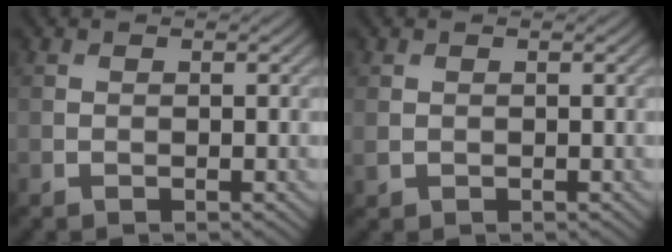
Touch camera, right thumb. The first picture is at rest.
{"total": 0.7, "force": [0.2, 0.6, 0.3], "torque": [-0.010, -0.003, 0.007]}